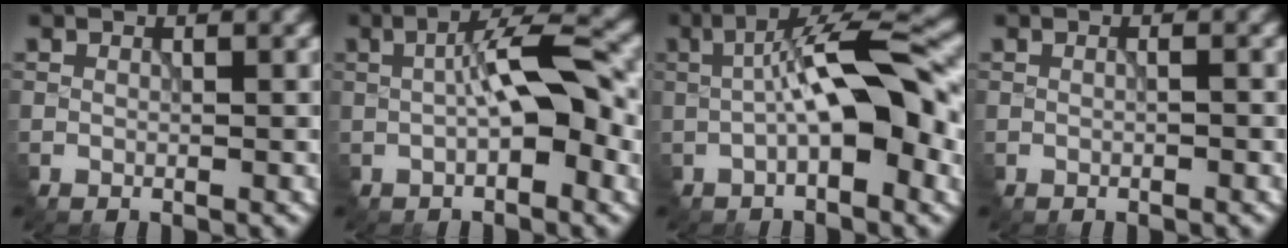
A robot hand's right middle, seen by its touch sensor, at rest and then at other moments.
{"total": 7.0, "force": [0.0, 2.4, 6.5], "torque": [-0.101, 0.006, -0.005]}
{"total": 9.5, "force": [-0.4, 3.1, 9.0], "torque": [-0.135, 0.015, -0.012]}
{"total": 0.6, "force": [-0.3, 0.0, 0.5], "torque": [-0.011, -0.001, -0.005]}